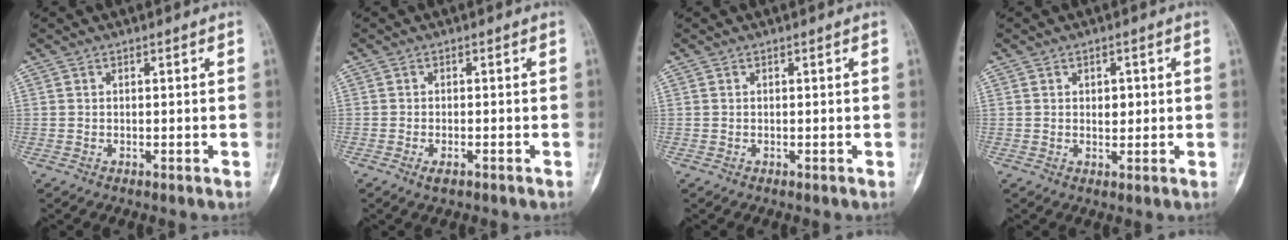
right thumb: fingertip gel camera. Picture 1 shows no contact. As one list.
[{"total": 1.9, "force": [-1.1, 0.6, 1.5], "torque": [-0.031, 0.001, -0.019]}, {"total": 0.0}, {"total": 2.6, "force": [0.5, 1.7, 1.9], "torque": [-0.010, -0.002, 0.007]}]